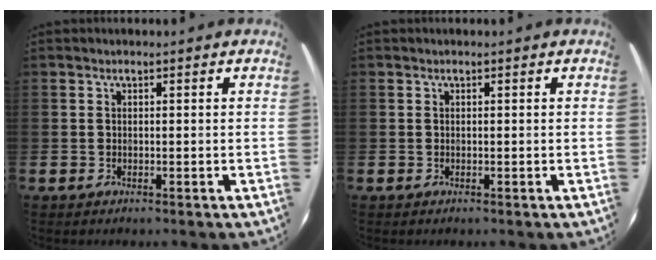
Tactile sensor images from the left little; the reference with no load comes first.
{"total": 0.0}